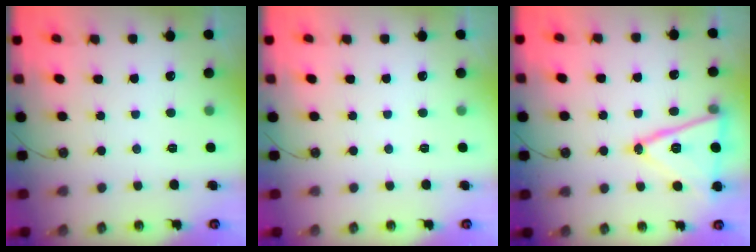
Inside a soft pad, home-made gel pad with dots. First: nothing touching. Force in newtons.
{"total": 0.0}
{"total": 17.1, "press": 16.8, "slide": 3.4}